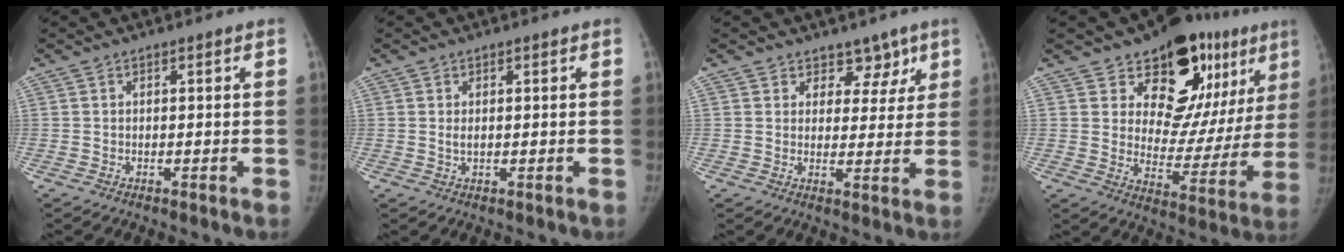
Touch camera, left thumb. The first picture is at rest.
{"total": 1.3, "force": [0.3, 0.9, 0.9], "torque": [-0.013, -0.004, 0.008]}
{"total": 5.8, "force": [4.1, 4.0, 0.9], "torque": [0.034, -0.021, 0.056]}
{"total": 21.1, "force": [13.1, 11.3, 12.1], "torque": [-0.101, -0.069, 0.181]}